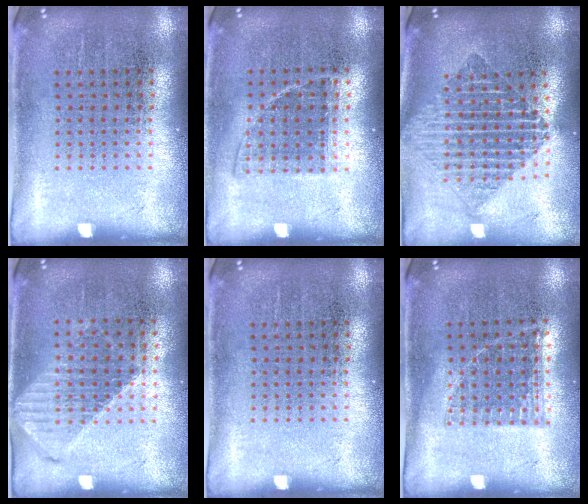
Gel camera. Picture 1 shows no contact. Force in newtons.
{"total": 0.8, "press": 0.7, "slide": 0.4}
{"total": 1.8, "press": 1.5, "slide": 1.0}
{"total": 1.2, "press": 1.1, "slide": 0.5}
{"total": 0.0}
{"total": 0.8, "press": 0.8, "slide": 0.2}